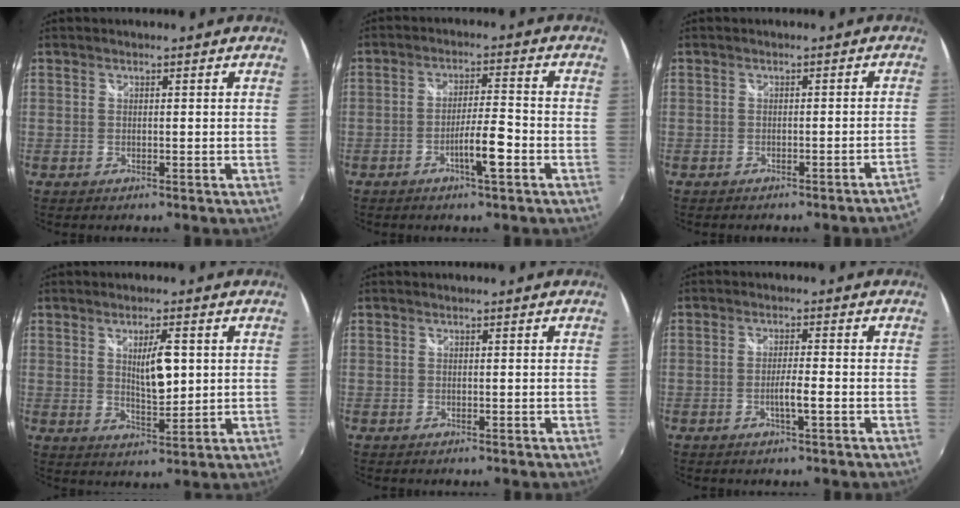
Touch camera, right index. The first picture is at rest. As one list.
[{"total": 5.7, "force": [-3.0, 0.2, 4.9], "torque": [-0.088, 0.002, -0.049]}, {"total": 2.5, "force": [-2.1, -0.4, 1.4], "torque": [-0.022, -0.005, -0.025]}, {"total": 6.3, "force": [1.5, 2.1, 5.8], "torque": [-0.092, -0.003, 0.028]}, {"total": 0.0}, {"total": 3.1, "force": [-1.3, -0.1, 2.8], "torque": [-0.051, -0.001, -0.024]}]